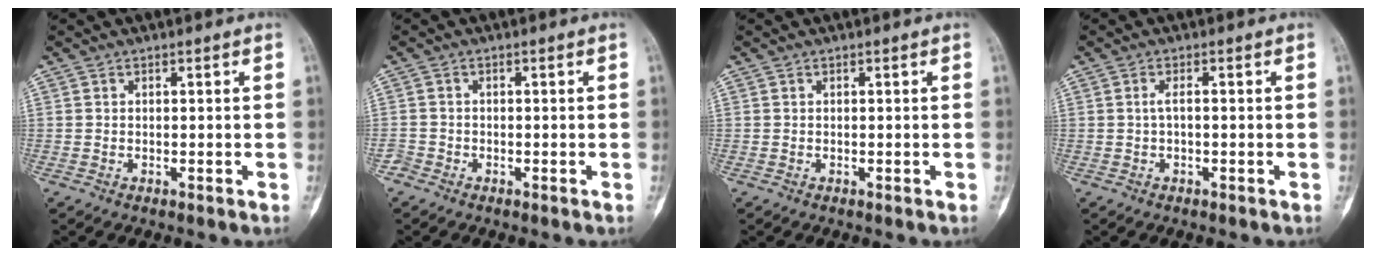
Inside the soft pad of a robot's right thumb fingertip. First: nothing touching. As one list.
[{"total": 1.6, "force": [-1.2, 1.1, -0.2], "torque": [0.004, 0.005, -0.029]}, {"total": 0.0}, {"total": 0.6, "force": [-0.2, 0.4, 0.4], "torque": [-0.006, 0.002, -0.007]}]